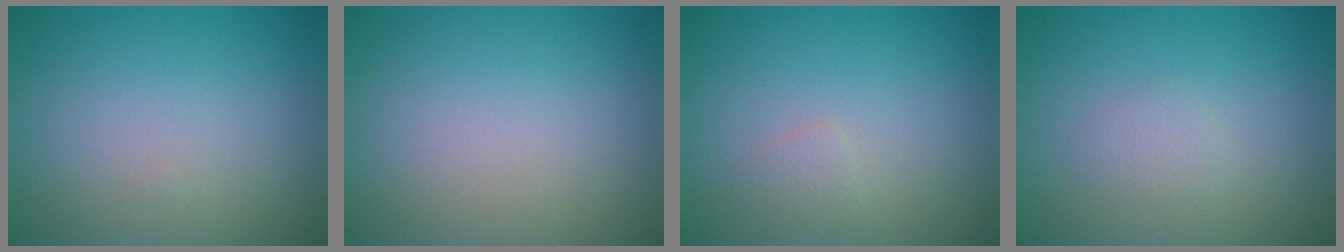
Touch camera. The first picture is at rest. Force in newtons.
{"total": 0.0}
{"total": 0.9, "press": 0.9, "slide": 0.1}
{"total": 1.1, "press": 1.1, "slide": 0.0}